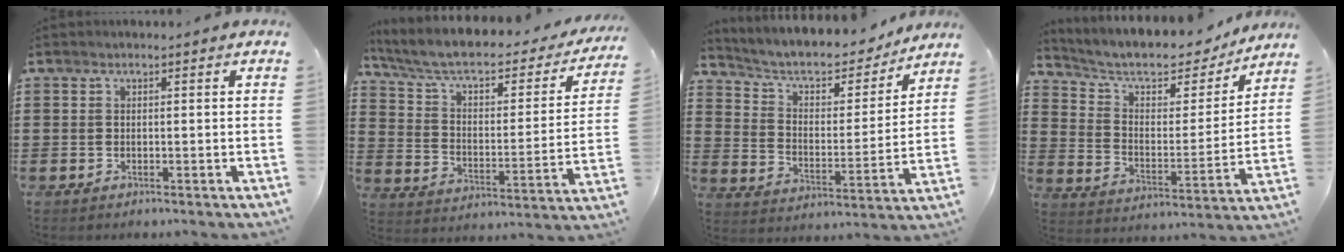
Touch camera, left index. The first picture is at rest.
{"total": 7.0, "force": [5.3, 2.0, 4.1], "torque": [-0.101, -0.036, 0.086]}
{"total": 6.6, "force": [5.5, 2.4, 2.7], "torque": [-0.072, -0.037, 0.090]}
{"total": 8.1, "force": [6.9, 2.8, 3.1], "torque": [-0.079, -0.047, 0.115]}